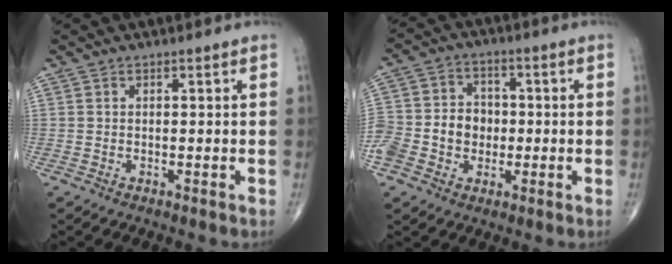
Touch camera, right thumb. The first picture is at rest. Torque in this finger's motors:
{"motor_torque": [1.19, 1.12, 0.74, -0.50, 0.07]}